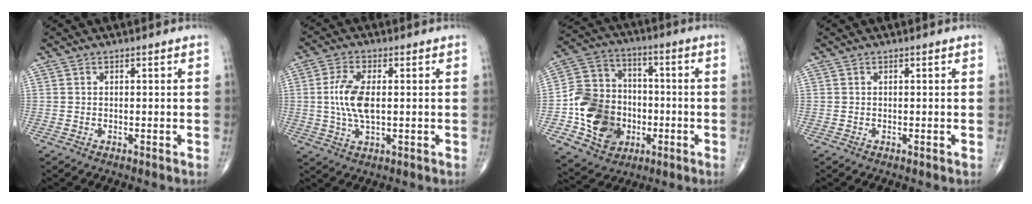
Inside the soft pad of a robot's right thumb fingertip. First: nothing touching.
{"total": 8.1, "force": [0.3, 3.6, 7.2], "torque": [-0.157, -0.001, 0.005]}
{"total": 18.3, "force": [-4.6, 14.6, 10.0], "torque": [-0.145, 0.033, -0.077]}
{"total": 0.0}